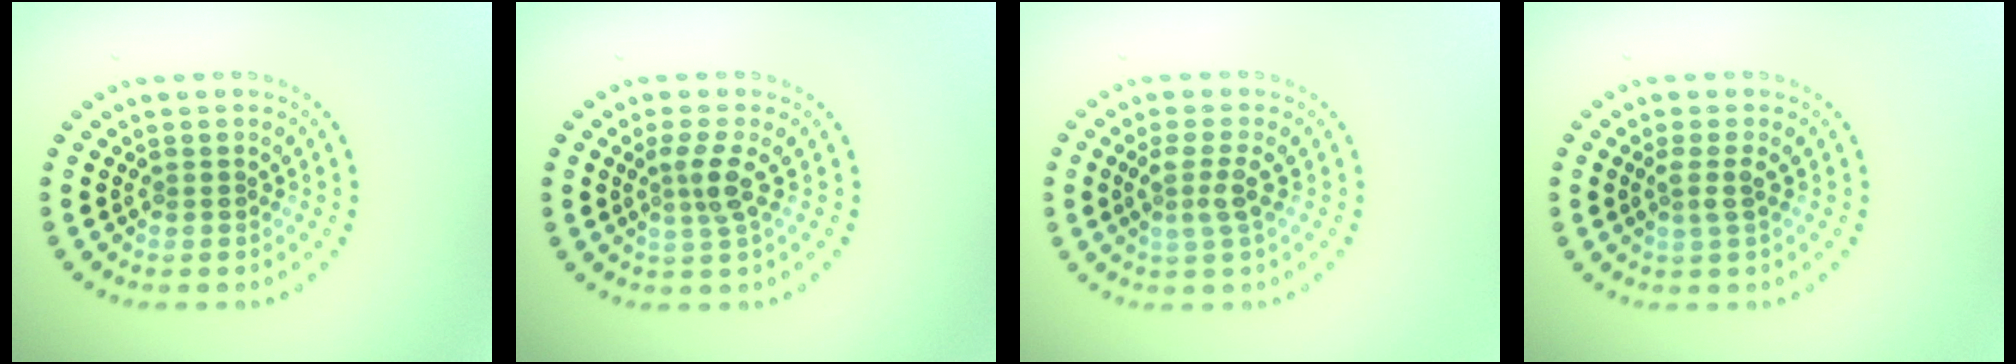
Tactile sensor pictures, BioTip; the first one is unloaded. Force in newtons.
{"total": 2.4, "press": 1.8, "slide": 1.5}
{"total": 2.2, "press": 1.9, "slide": 1.2}
{"total": 1.6, "press": 1.2, "slide": 1.0}